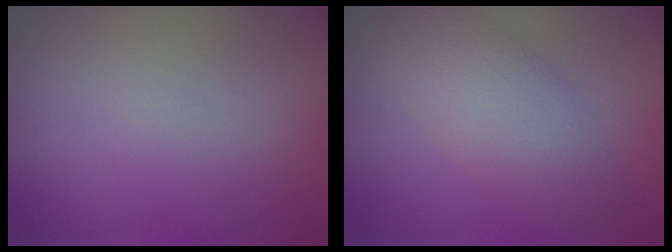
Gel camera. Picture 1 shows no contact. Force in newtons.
{"total": 4.7, "press": 4.7, "slide": 0.0}